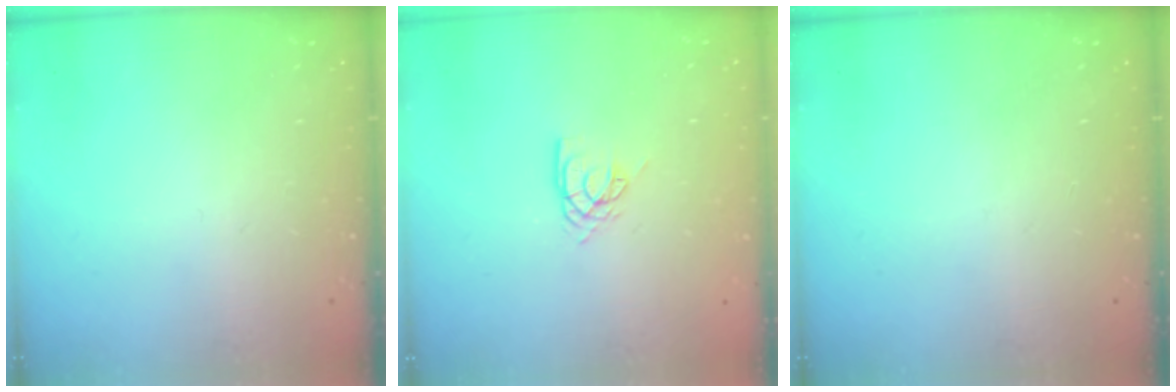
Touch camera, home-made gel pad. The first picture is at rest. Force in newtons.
{"total": 6.0, "press": 6.0, "slide": 0.5}
{"total": 0.0}